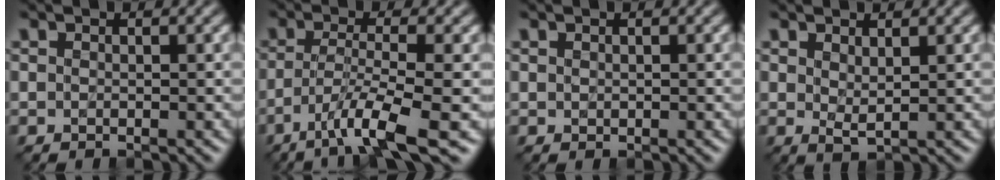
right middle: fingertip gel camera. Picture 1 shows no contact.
{"total": 5.0, "force": [-3.0, -0.2, 4.0], "torque": [-0.076, -0.001, -0.061]}
{"total": 0.0}
{"total": 1.0, "force": [0.7, 0.1, 0.7], "torque": [-0.018, -0.004, 0.017]}